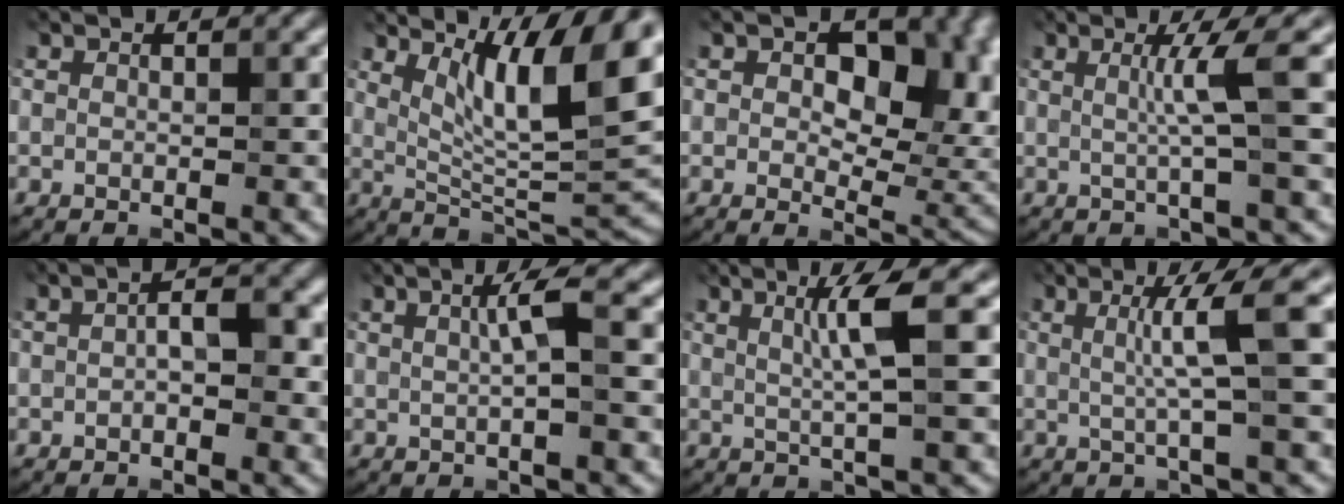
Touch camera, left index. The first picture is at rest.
{"total": 10.5, "force": [4.4, 2.5, 9.2], "torque": [-0.149, -0.004, 0.081]}
{"total": 12.2, "force": [2.9, 7.4, 9.2], "torque": [-0.097, 0.004, 0.045]}
{"total": 3.6, "force": [0.5, -0.1, 3.6], "torque": [-0.067, 0.008, 0.006]}
{"total": 2.8, "force": [-0.1, 1.2, 2.5], "torque": [-0.043, 0.007, -0.004]}
{"total": 2.5, "force": [0.4, 0.0, 2.4], "torque": [-0.048, 0.011, 0.006]}
{"total": 3.5, "force": [1.0, 0.0, 3.4], "torque": [-0.063, 0.006, 0.018]}
{"total": 4.9, "force": [0.9, 0.2, 4.8], "torque": [-0.079, 0.012, 0.015]}